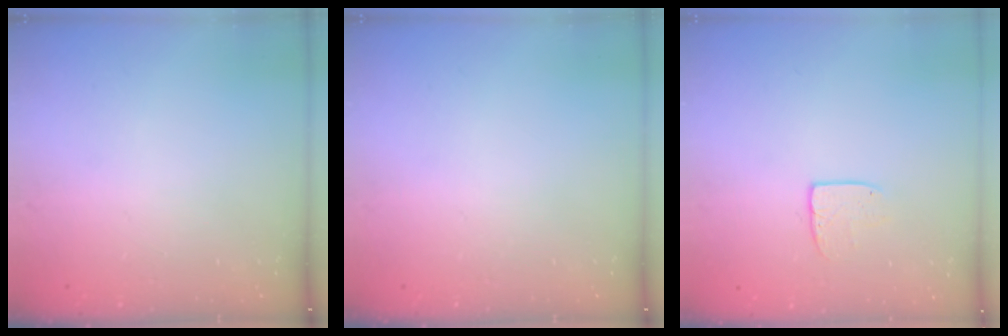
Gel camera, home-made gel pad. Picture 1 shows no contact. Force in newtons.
{"total": 0.0}
{"total": 6.5, "press": 6.5, "slide": 0.4}